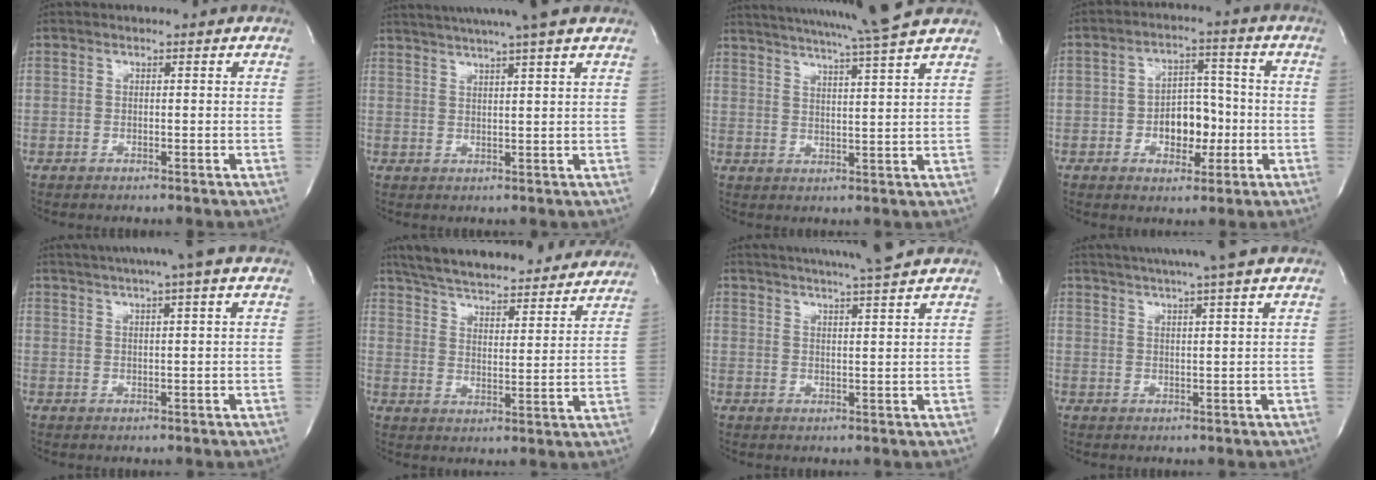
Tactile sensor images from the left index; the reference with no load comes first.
{"total": 12.7, "force": [10.8, -0.6, 6.7], "torque": [-0.118, 0.024, 0.143]}
{"total": 15.1, "force": [13.4, -1.7, 6.8], "torque": [-0.121, -0.018, 0.181]}
{"total": 7.1, "force": [-1.9, 4.3, 5.4], "torque": [-0.082, 0.015, -0.028]}
{"total": 10.8, "force": [8.9, -0.8, 6.1], "torque": [-0.105, 0.025, 0.113]}
{"total": 29.2, "force": [26.6, 5.9, 10.6], "torque": [-0.178, -0.024, 0.345]}
{"total": 13.5, "force": [12.1, -0.3, 5.9], "torque": [-0.102, 0.007, 0.163]}
{"total": 14.0, "force": [12.0, -0.4, 7.1], "torque": [-0.123, 0.022, 0.162]}